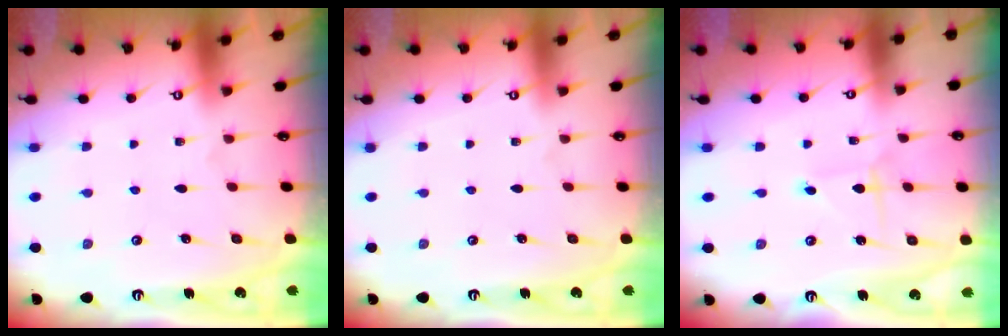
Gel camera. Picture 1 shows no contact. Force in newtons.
{"total": 0.0}
{"total": 2.2, "press": 2.2, "slide": 0.2}